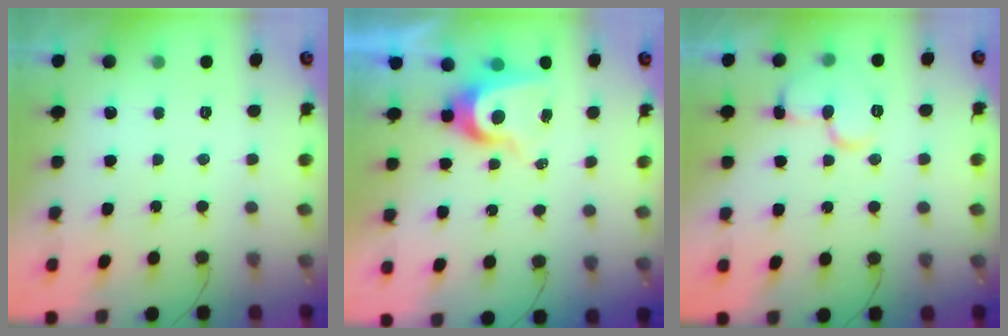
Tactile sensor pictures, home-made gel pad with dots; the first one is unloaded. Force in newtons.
{"total": 8.5, "press": 8.5, "slide": 0.7}
{"total": 10.1, "press": 10.1, "slide": 1.1}